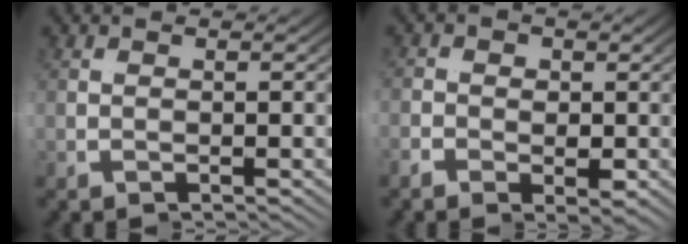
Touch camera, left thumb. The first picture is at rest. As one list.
[{"total": 0.9, "force": [0.7, 0.6, 0.0], "torque": [-0.004, 0.014, -0.005]}]